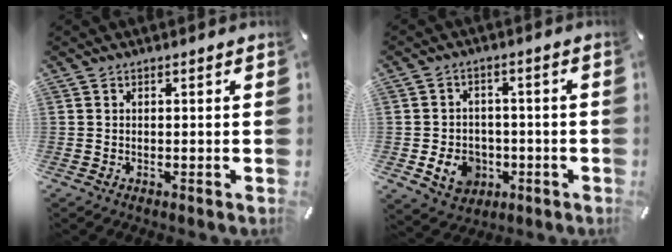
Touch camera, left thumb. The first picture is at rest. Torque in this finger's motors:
{"motor_torque": [0.57, 0.59, 0.10, 0.09, 0.04]}